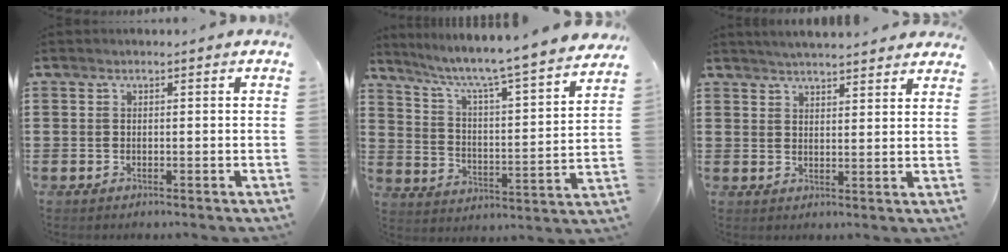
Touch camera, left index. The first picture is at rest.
{"total": 5.3, "force": [4.5, -0.5, 2.8], "torque": [-0.077, -0.052, 0.063]}
{"total": 3.6, "force": [3.5, -0.2, 0.7], "torque": [-0.023, -0.011, 0.063]}